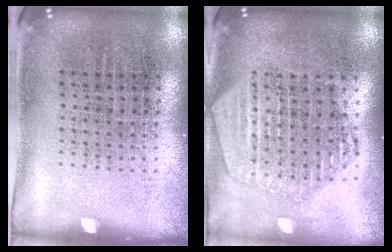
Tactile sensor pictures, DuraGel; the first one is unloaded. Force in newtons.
{"total": 2.2, "press": 2.0, "slide": 1.0}